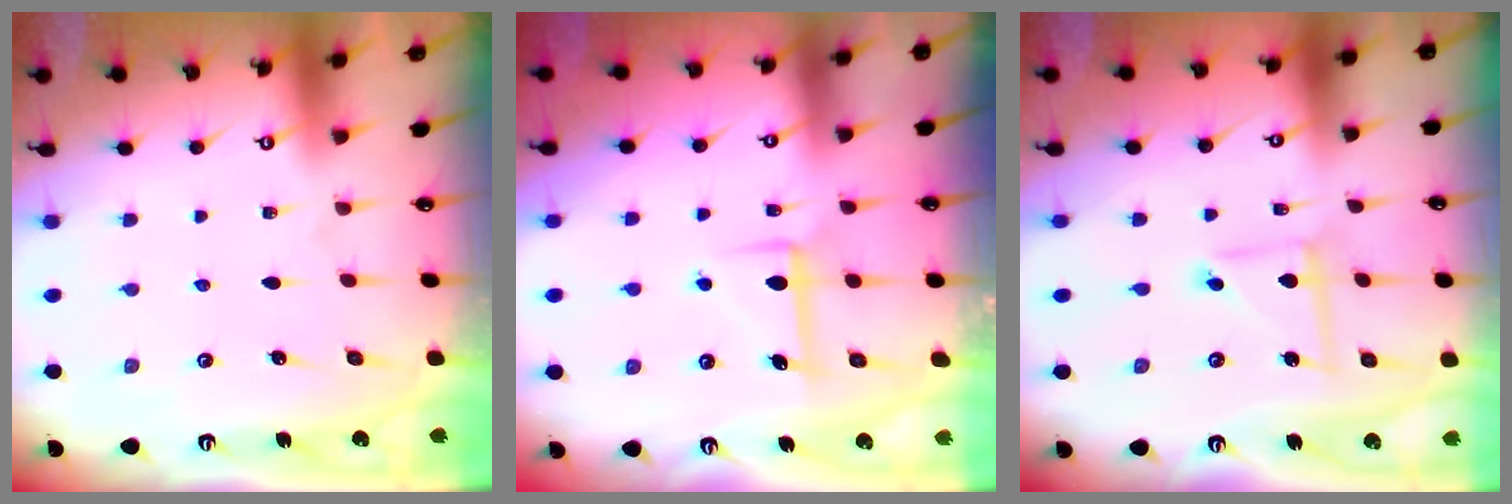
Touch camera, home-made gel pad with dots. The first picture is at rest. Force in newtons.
{"total": 6.0, "press": 6.0, "slide": 0.2}
{"total": 4.9, "press": 4.9, "slide": 0.4}